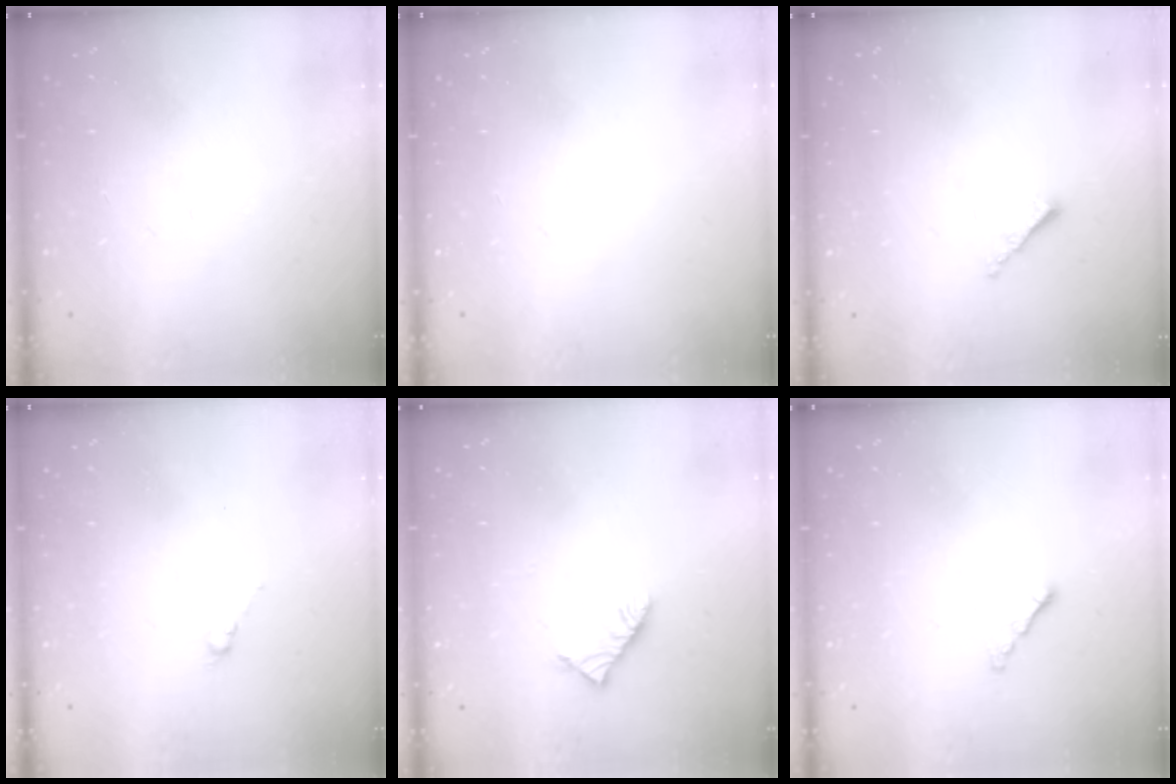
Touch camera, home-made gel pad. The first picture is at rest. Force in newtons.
{"total": 0.0}
{"total": 1.0, "press": 0.9, "slide": 0.4}
{"total": 0.5, "press": 0.3, "slide": 0.4}
{"total": 3.4, "press": 3.3, "slide": 0.8}
{"total": 0.8, "press": 0.7, "slide": 0.4}